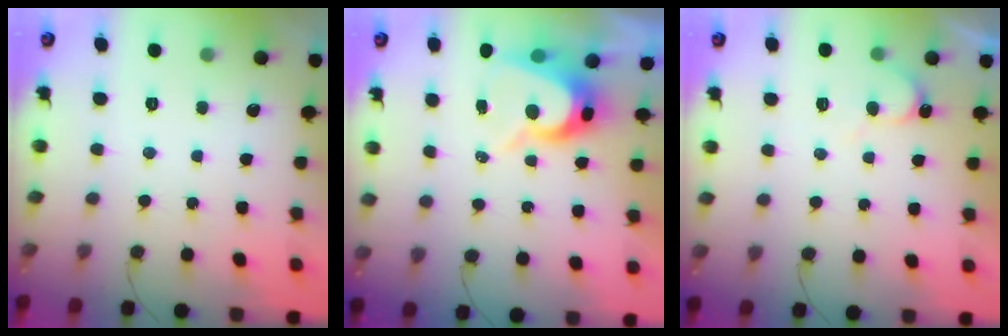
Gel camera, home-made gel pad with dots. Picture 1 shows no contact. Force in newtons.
{"total": 8.5, "press": 8.5, "slide": 0.6}
{"total": 5.0, "press": 5.0, "slide": 0.4}